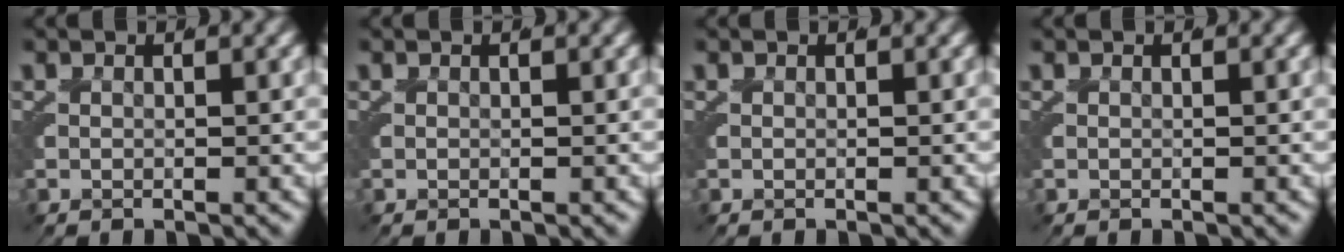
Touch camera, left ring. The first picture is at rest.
{"total": 0.0}
{"total": 0.0}
{"total": 0.0}